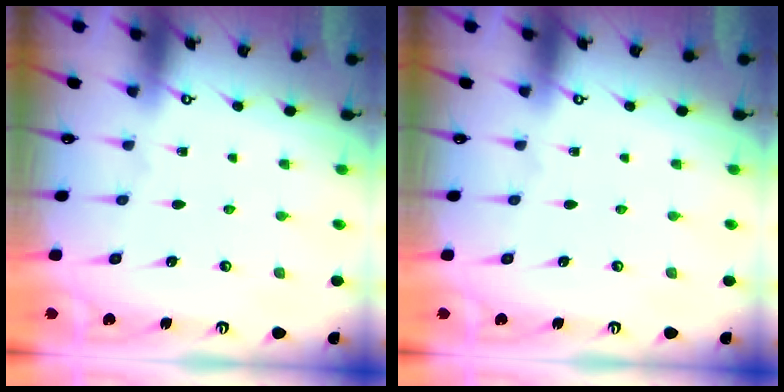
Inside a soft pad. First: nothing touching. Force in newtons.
{"total": 0.0}